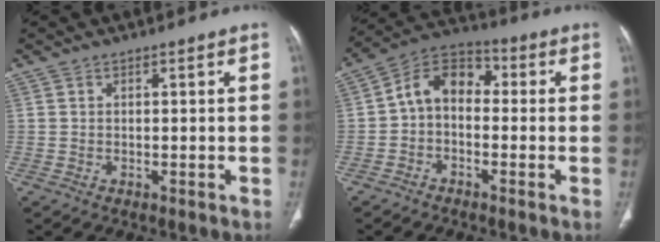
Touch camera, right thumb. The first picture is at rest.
{"total": 8.9, "force": [-0.6, 6.4, 6.2], "torque": [-0.081, 0.035, -0.031]}